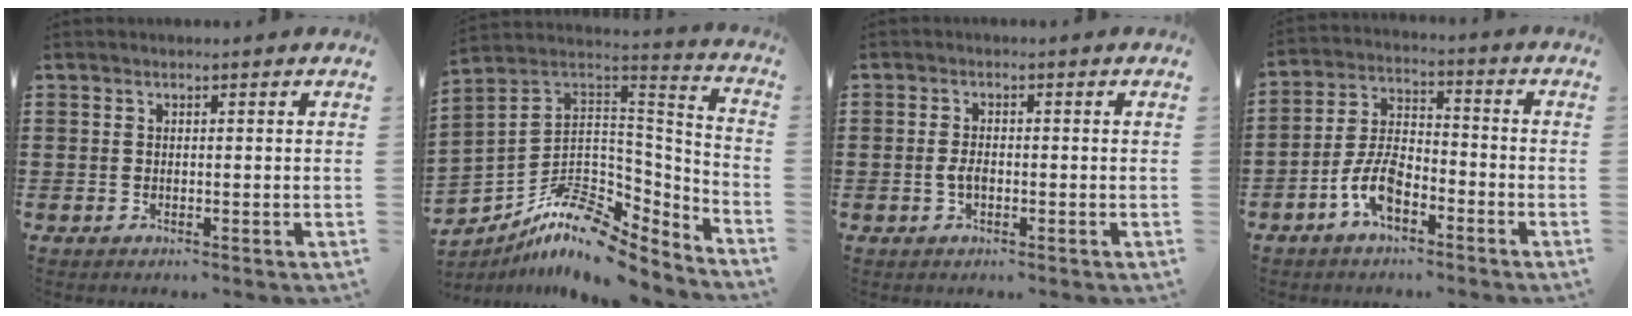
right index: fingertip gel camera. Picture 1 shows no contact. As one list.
[{"total": 10.6, "force": [-7.5, 5.1, 5.5], "torque": [-0.116, 0.011, -0.142]}, {"total": 2.2, "force": [-0.5, 0.9, 1.9], "torque": [-0.045, -0.005, -0.011]}, {"total": 7.4, "force": [-3.8, 3.8, 5.1], "torque": [-0.127, 0.005, -0.079]}]